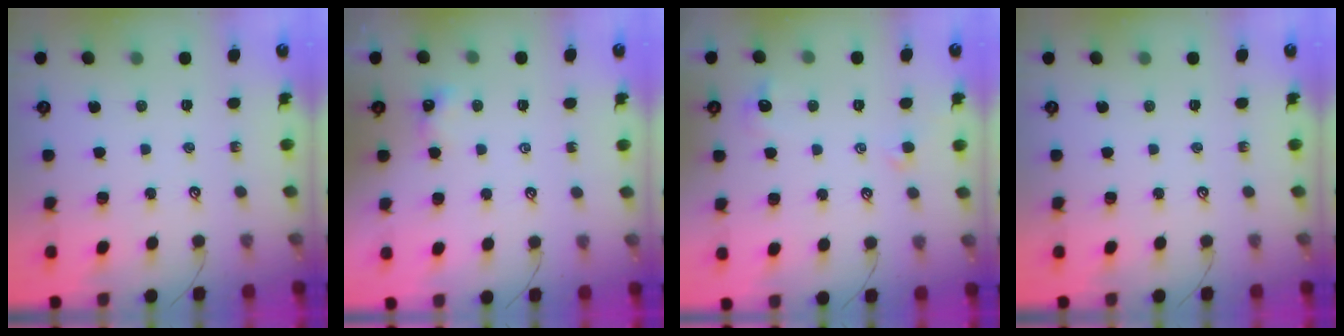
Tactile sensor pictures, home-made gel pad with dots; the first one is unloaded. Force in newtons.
{"total": 0.8, "press": 0.8, "slide": 0.3}
{"total": 1.0, "press": 0.8, "slide": 0.6}
{"total": 0.0}